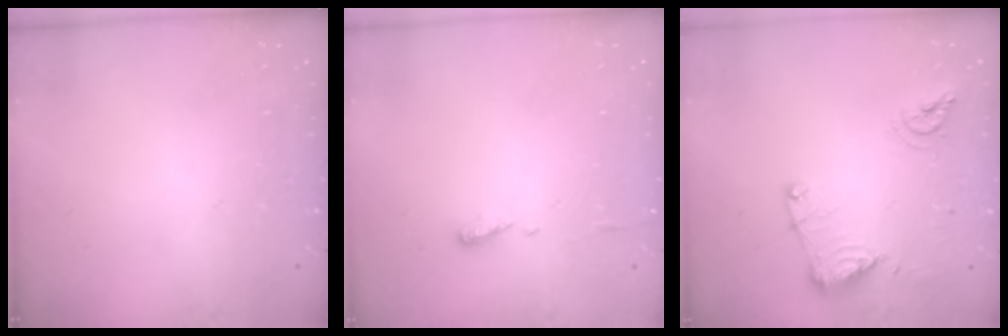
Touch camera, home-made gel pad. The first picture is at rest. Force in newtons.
{"total": 4.9, "press": 4.9, "slide": 0.6}
{"total": 11.9, "press": 11.9, "slide": 1.3}